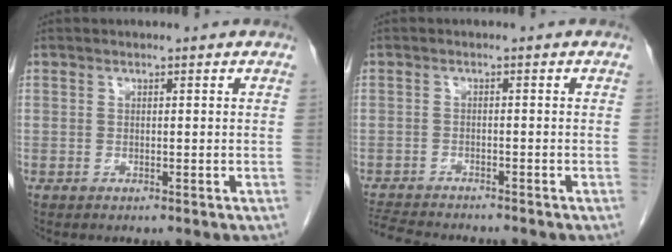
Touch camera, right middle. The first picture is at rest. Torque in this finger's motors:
{"motor_torque": [0.60, -0.59, 0.02, 0.00]}